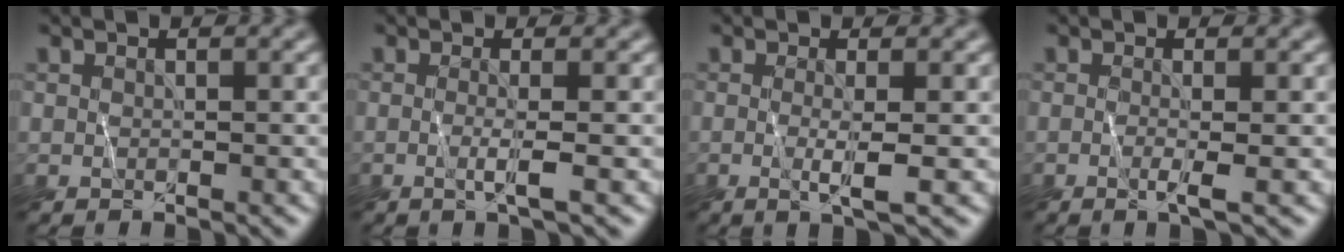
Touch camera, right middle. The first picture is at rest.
{"total": 1.6, "force": [-0.3, 0.2, 1.5], "torque": [-0.022, 0.007, -0.012]}
{"total": 2.3, "force": [-0.3, 0.3, 2.2], "torque": [-0.036, 0.000, -0.009]}
{"total": 1.4, "force": [-0.3, 0.2, 1.3], "torque": [-0.020, 0.003, -0.008]}